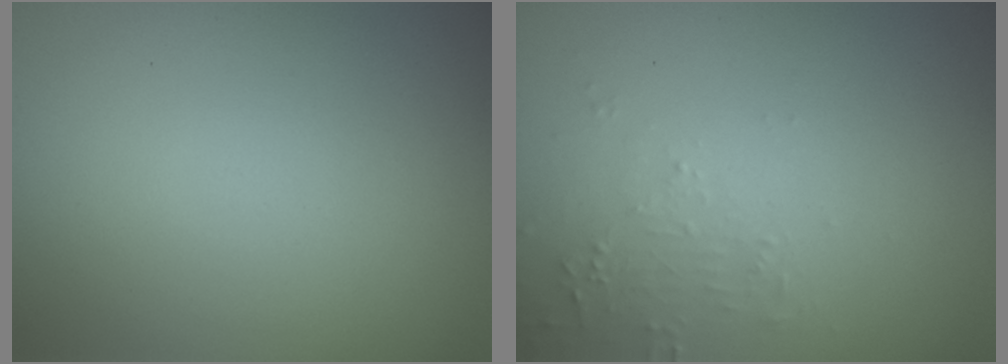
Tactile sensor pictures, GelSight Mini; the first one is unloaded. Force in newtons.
{"total": 2.1, "press": 2.0, "slide": 0.5}